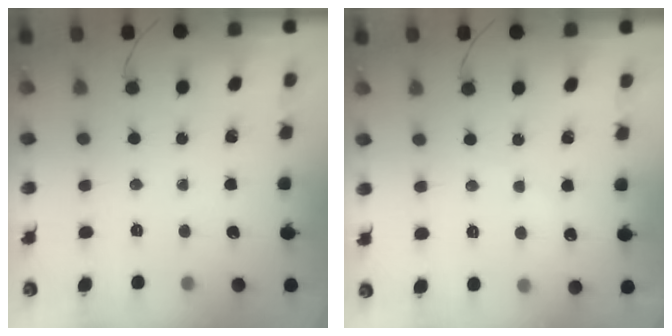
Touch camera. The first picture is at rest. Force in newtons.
{"total": 5.2, "press": 5.0, "slide": 1.4}